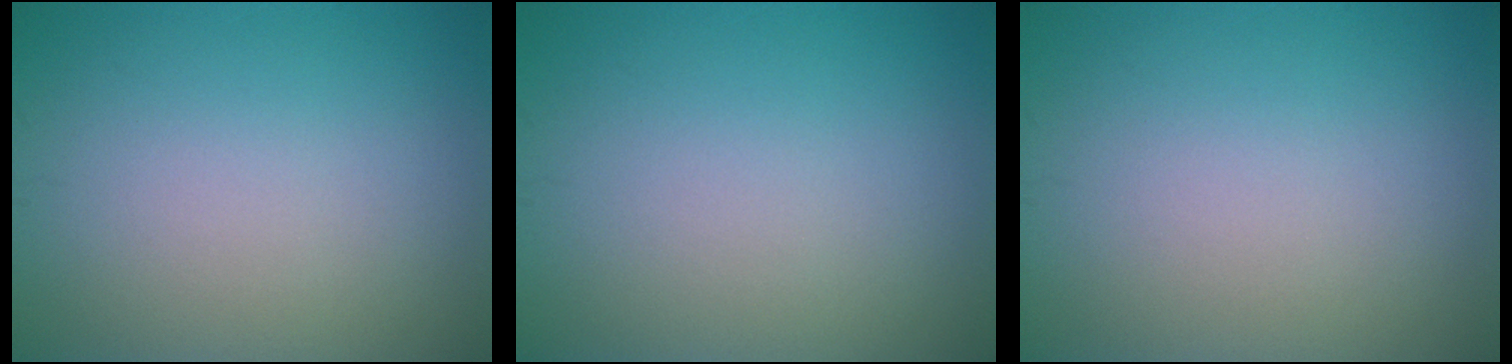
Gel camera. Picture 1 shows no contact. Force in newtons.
{"total": 0.0}
{"total": 0.0}